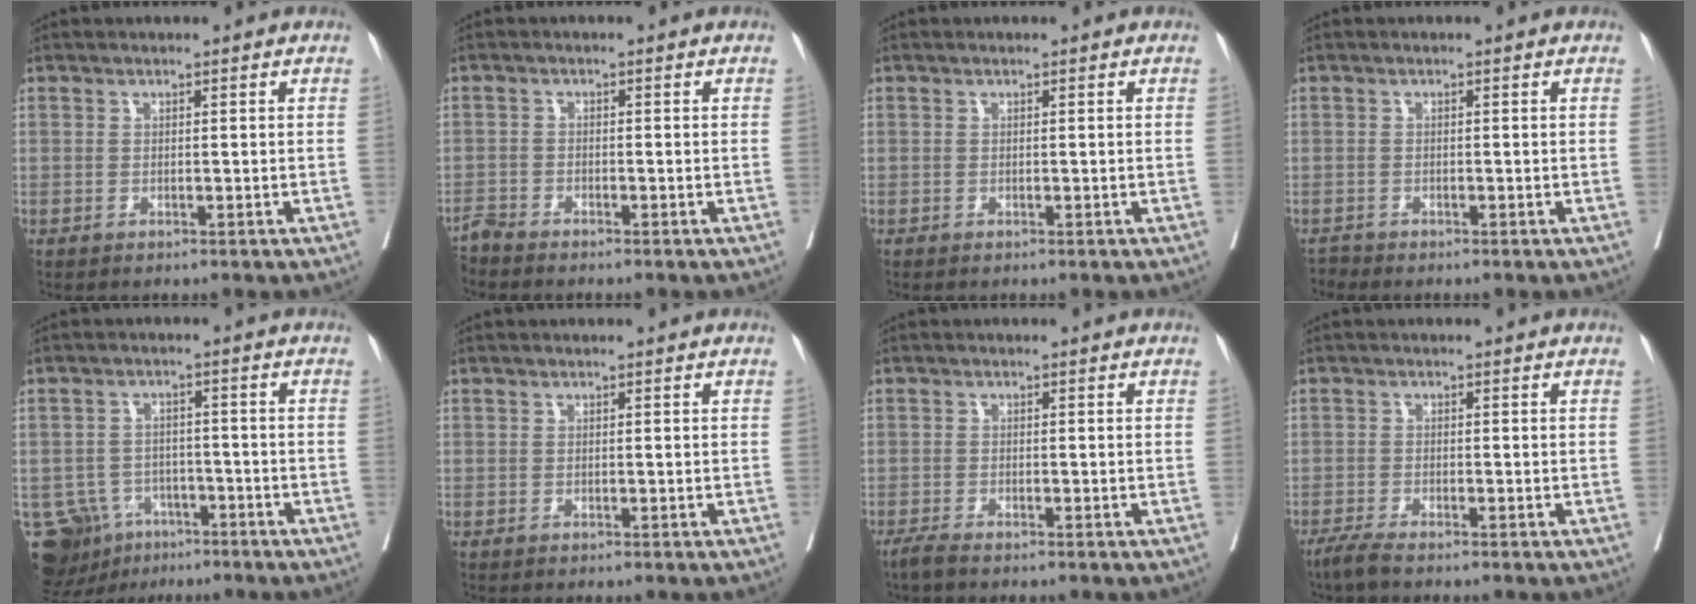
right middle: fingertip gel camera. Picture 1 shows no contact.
{"total": 1.9, "force": [-1.9, -0.2, 0.0], "torque": [0.003, -0.008, -0.041]}
{"total": 0.0}
{"total": 0.8, "force": [-0.7, -0.1, -0.3], "torque": [0.002, -0.007, -0.015]}
{"total": 10.5, "force": [-6.0, 8.0, 3.1], "torque": [-0.069, 0.011, -0.083]}
{"total": 0.0}
{"total": 1.5, "force": [-1.3, 0.0, 0.7], "torque": [-0.022, -0.005, -0.028]}
{"total": 2.2, "force": [-1.9, -0.1, 1.2], "torque": [-0.032, -0.007, -0.042]}